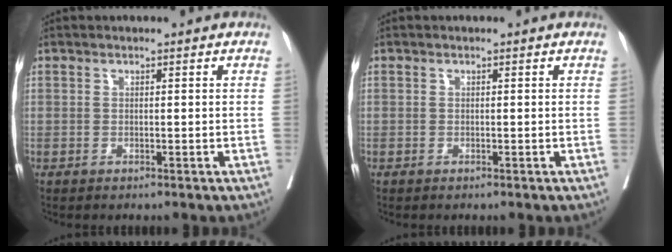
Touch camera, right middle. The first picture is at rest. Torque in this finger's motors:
{"motor_torque": [0.85, -0.94, 0.02, -0.08]}